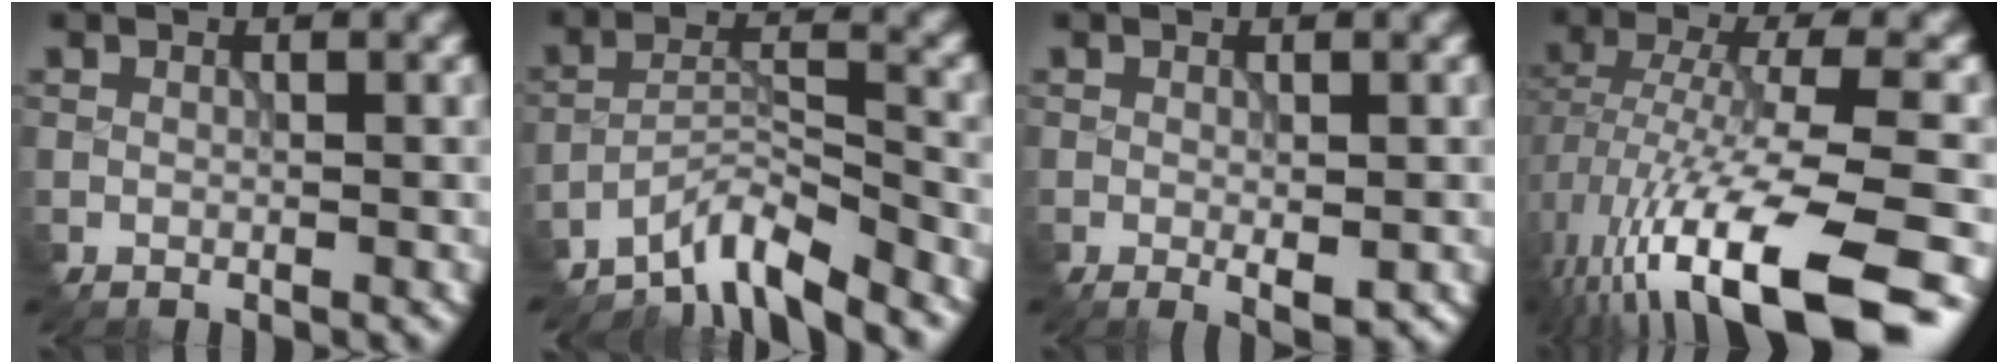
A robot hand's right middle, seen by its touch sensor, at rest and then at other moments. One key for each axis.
{"total": 5.0, "fx": -4.6, "fy": 0.4, "fz": 1.7, "tx": -0.032, "ty": 0.008, "tz": -0.092}
{"total": 1.5, "fx": -0.4, "fy": 0.2, "fz": 1.4, "tx": -0.024, "ty": -0.003, "tz": 0.000}
{"total": 13.4, "fx": -6.9, "fy": 4.2, "fz": 10.7, "tx": -0.213, "ty": -0.004, "tz": -0.105}